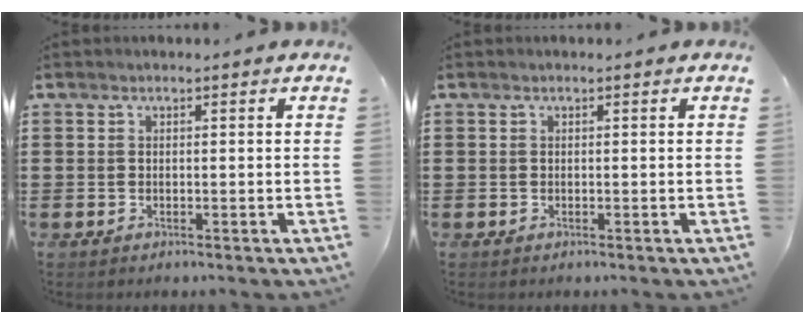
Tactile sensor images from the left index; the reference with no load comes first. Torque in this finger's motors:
{"motor_torque": [0.00, 0.00, 0.00, 0.00]}